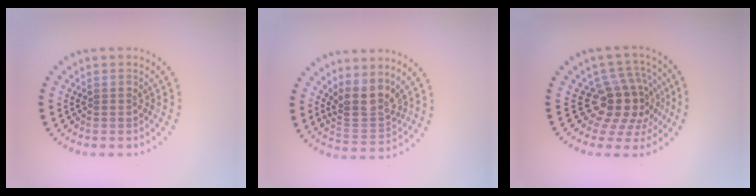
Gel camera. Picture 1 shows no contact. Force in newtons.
{"total": 3.3, "press": 2.6, "slide": 2.1}
{"total": 4.7, "press": 3.5, "slide": 3.2}